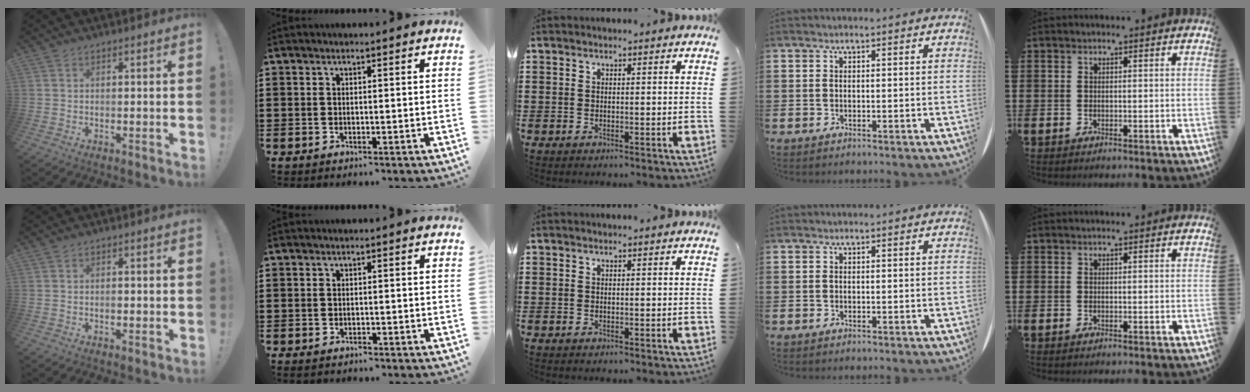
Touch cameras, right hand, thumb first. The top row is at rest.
{"thumb": {"total": 0.8, "force": [-0.5, 0.5, 0.4], "torque": [-0.003, 0.001, -0.010]}, "index": {"total": 0.9, "force": [-0.8, 0.3, 0.1], "torque": [-0.004, 0.000, -0.018]}}